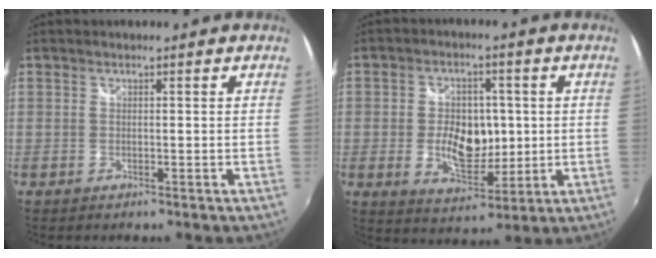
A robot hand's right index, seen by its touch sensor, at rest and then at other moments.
{"total": 9.9, "force": [-0.5, 6.2, 7.7], "torque": [-0.144, -0.001, -0.003]}